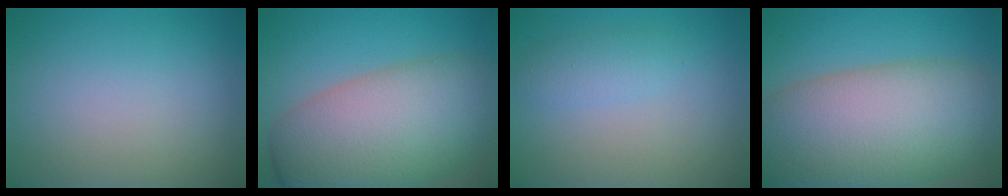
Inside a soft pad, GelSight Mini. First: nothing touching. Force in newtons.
{"total": 12.2, "press": 12.1, "slide": 0.6}
{"total": 1.8, "press": 1.8, "slide": 0.1}
{"total": 14.4, "press": 14.3, "slide": 0.8}